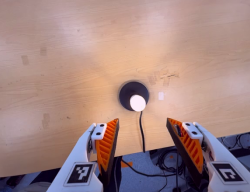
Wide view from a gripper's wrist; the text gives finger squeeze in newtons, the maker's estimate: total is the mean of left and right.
{"total": 0.0}